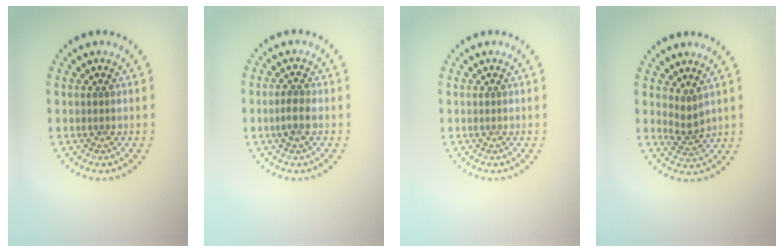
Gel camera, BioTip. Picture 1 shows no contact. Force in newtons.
{"total": 1.2, "press": 1.1, "slide": 0.5}
{"total": 0.0}
{"total": 1.8, "press": 1.2, "slide": 1.4}